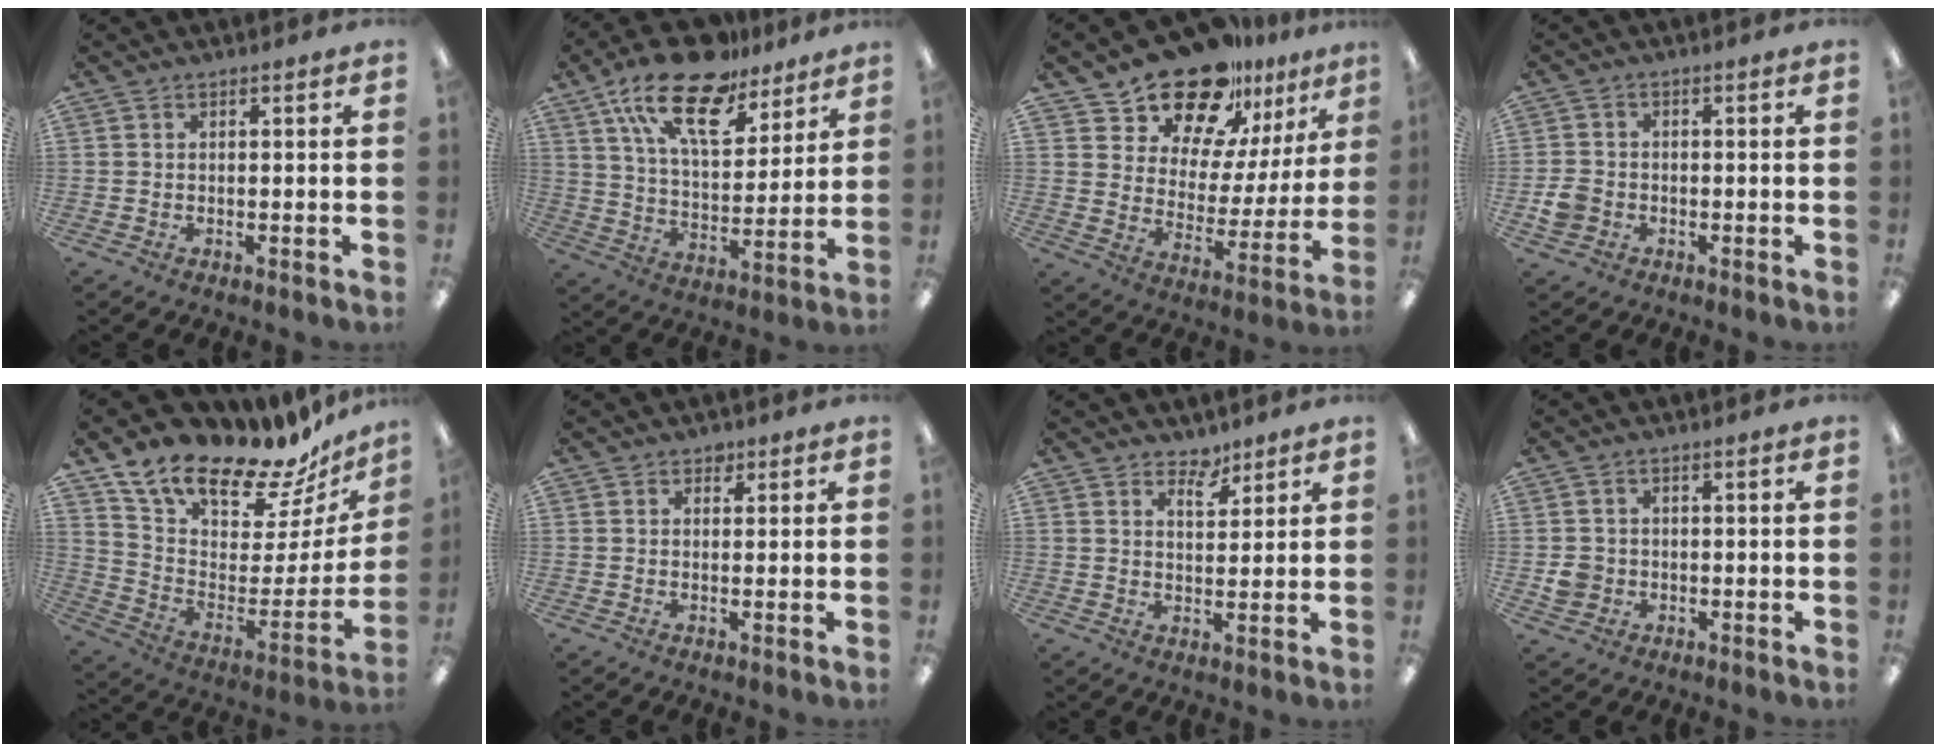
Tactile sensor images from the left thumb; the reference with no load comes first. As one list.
[{"total": 19.9, "force": [13.8, 8.6, 11.5], "torque": [-0.212, -0.073, 0.244]}, {"total": 18.9, "force": [16.1, 8.3, 5.4], "torque": [-0.104, -0.125, 0.291]}, {"total": 3.5, "force": [-1.3, 2.9, 1.4], "torque": [-0.021, 0.008, -0.023]}, {"total": 18.0, "force": [15.6, 5.9, 6.8], "torque": [-0.112, -0.139, 0.268]}, {"total": 1.7, "force": [1.1, 1.1, 0.5], "torque": [-0.002, -0.001, 0.019]}, {"total": 4.6, "force": [3.9, 2.0, 1.4], "torque": [-0.004, -0.027, 0.066]}, {"total": 3.8, "force": [-0.4, 3.6, 1.0], "torque": [-0.011, 0.005, -0.007]}]